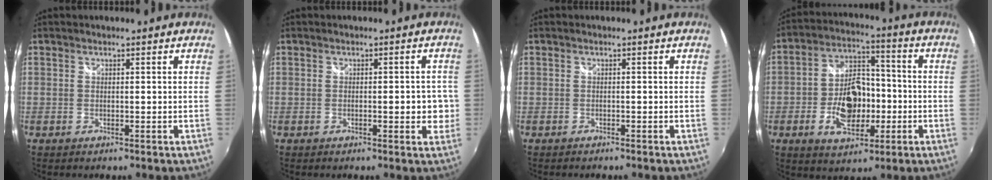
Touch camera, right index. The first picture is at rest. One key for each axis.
{"total": 4.2, "fx": -0.7, "fy": 1.9, "fz": 3.7, "tx": -0.039, "ty": 0.000, "tz": -0.007}
{"total": 0.9, "fx": -0.8, "fy": 0.3, "fz": 0.2, "tx": -0.008, "ty": -0.003, "tz": -0.013}
{"total": 13.0, "fx": -3.7, "fy": 7.5, "fz": 10.0, "tx": -0.192, "ty": 0.019, "tz": -0.055}